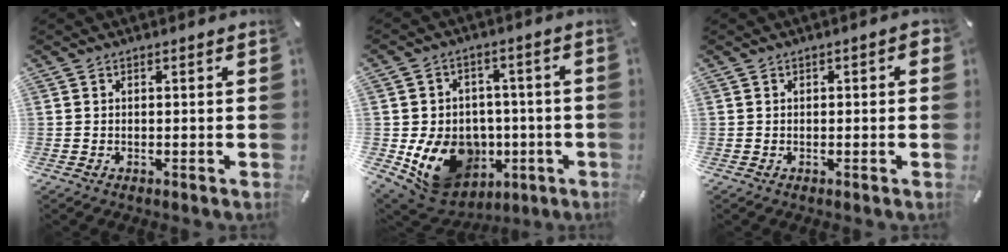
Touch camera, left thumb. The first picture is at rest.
{"total": 15.5, "force": [-3.7, 13.1, 7.5], "torque": [-0.136, 0.010, -0.048]}
{"total": 1.1, "force": [-0.2, 0.6, 0.9], "torque": [-0.015, 0.003, -0.005]}